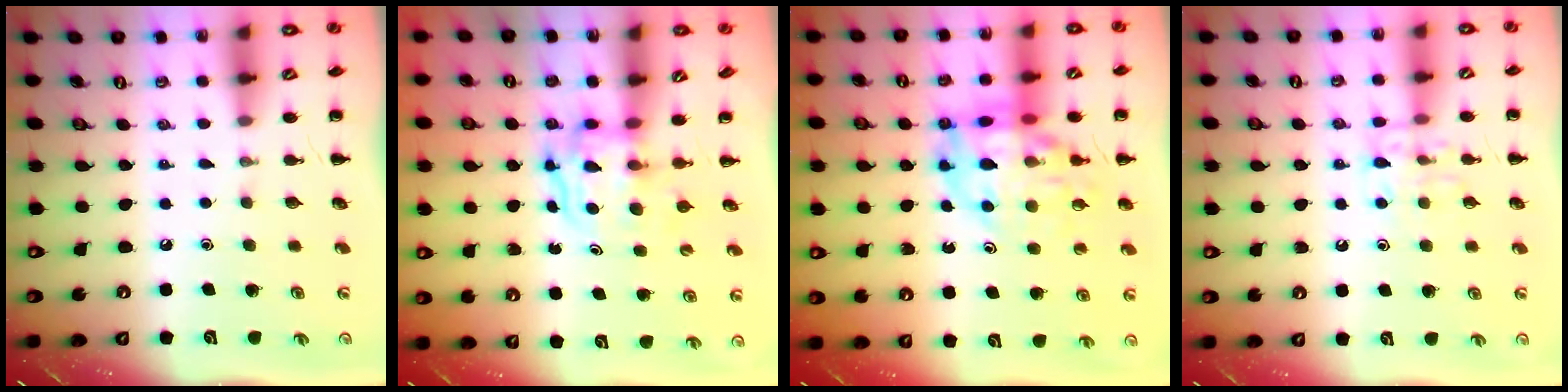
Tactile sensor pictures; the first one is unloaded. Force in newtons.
{"total": 3.5, "press": 3.5, "slide": 0.3}
{"total": 16.3, "press": 15.8, "slide": 3.8}
{"total": 9.2, "press": 9.2, "slide": 0.6}